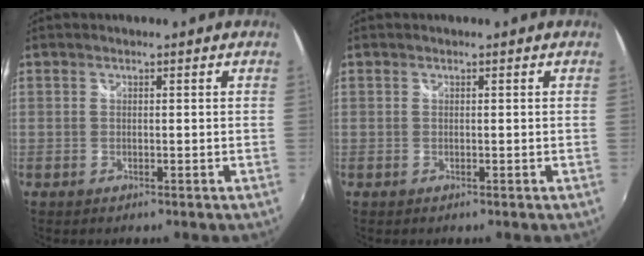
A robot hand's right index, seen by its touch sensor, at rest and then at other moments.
{"total": 0.0}